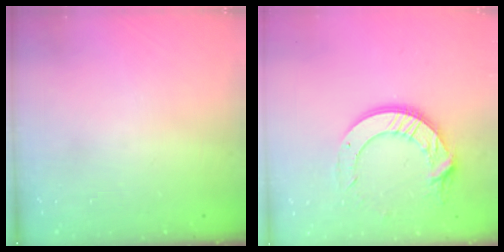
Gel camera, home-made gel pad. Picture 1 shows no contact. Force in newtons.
{"total": 14.7, "press": 14.7, "slide": 1.6}